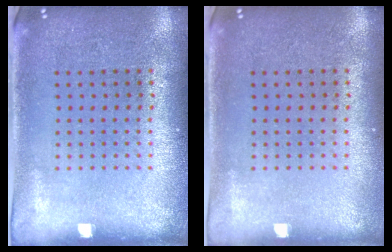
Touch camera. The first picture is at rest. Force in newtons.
{"total": 0.0}